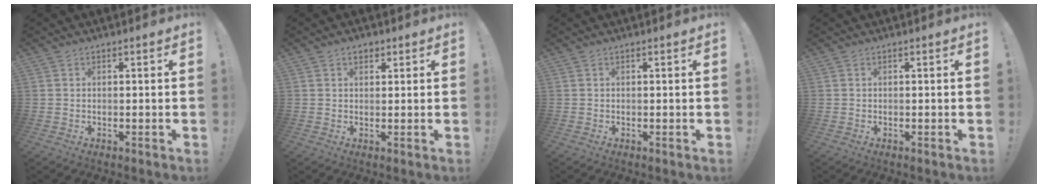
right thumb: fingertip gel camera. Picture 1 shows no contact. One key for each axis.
{"total": 2.4, "fx": 1.3, "fy": 1.6, "fz": 1.2, "tx": -0.014, "ty": -0.001, "tz": 0.022}
{"total": 0.0}
{"total": 0.0}